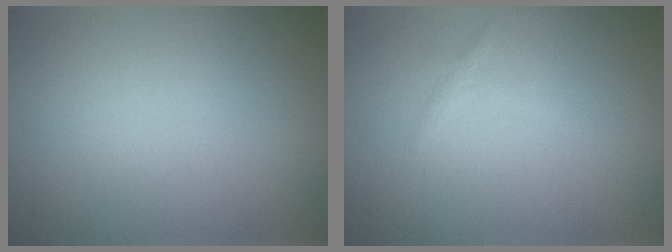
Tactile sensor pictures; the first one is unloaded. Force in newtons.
{"total": 0.8, "press": 0.8, "slide": 0.0}